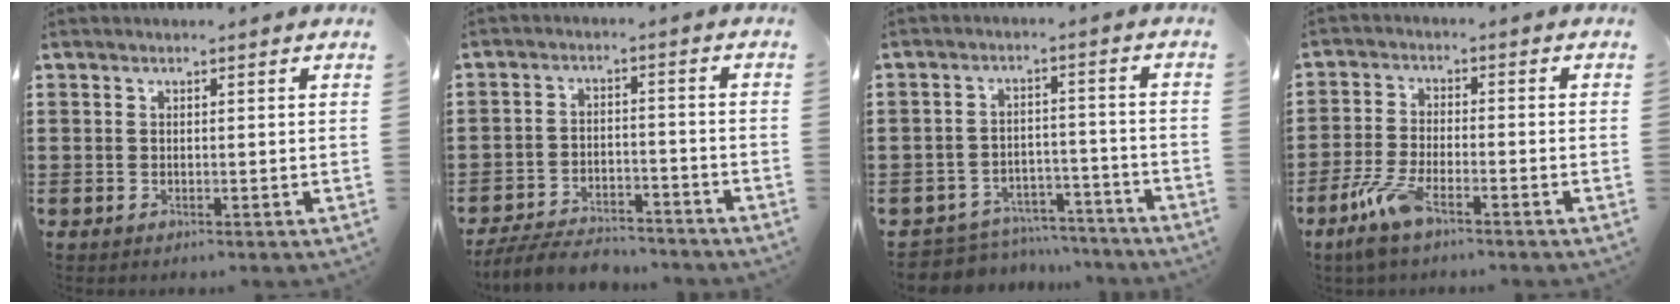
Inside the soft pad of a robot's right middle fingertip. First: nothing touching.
{"total": 5.9, "force": [-5.7, 1.0, 1.3], "torque": [-0.030, 0.003, -0.112]}
{"total": 5.5, "force": [-5.4, 1.0, 0.1], "torque": [-0.011, 0.011, -0.111]}
{"total": 6.4, "force": [-4.0, 1.8, 4.7], "torque": [-0.123, -0.015, -0.081]}